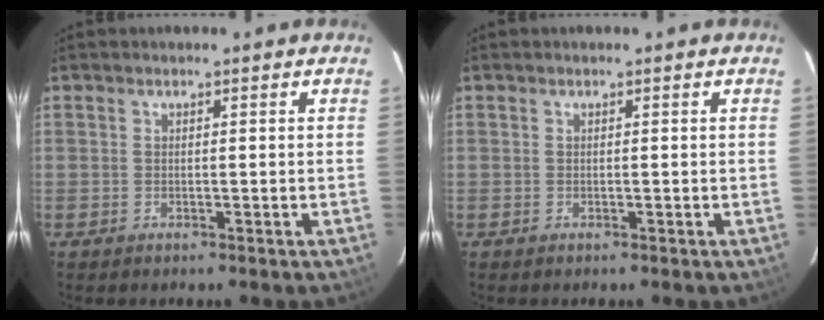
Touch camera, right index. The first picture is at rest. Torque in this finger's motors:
{"motor_torque": [0.00, 0.00, 0.00, 0.00]}